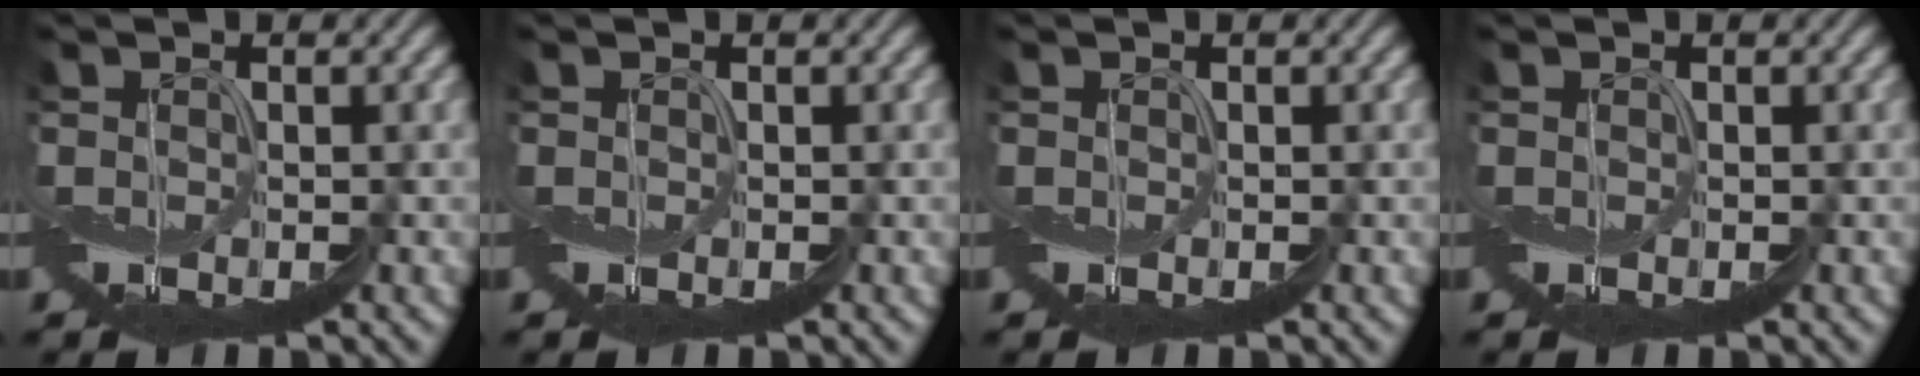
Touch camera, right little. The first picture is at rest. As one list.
[{"total": 0.0}, {"total": 0.0}, {"total": 0.0}]